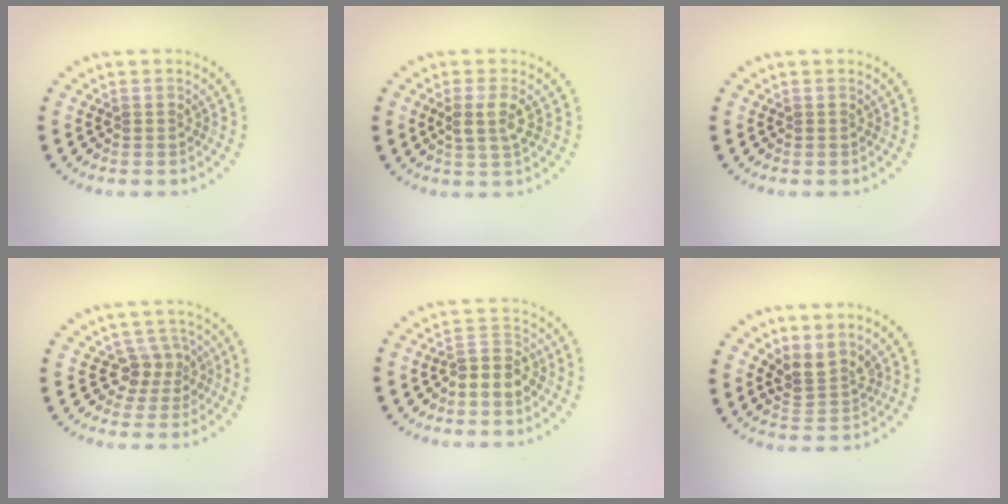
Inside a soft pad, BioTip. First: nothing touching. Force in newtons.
{"total": 2.4, "press": 2.2, "slide": 0.8}
{"total": 0.0}
{"total": 2.6, "press": 1.9, "slide": 1.7}
{"total": 2.9, "press": 2.7, "slide": 1.2}
{"total": 2.7, "press": 2.1, "slide": 1.7}